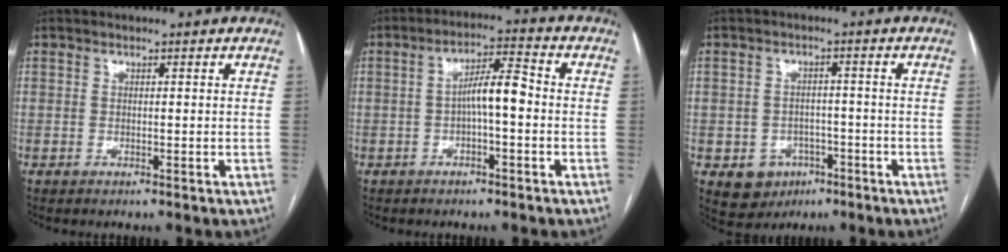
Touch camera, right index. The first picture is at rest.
{"total": 5.8, "force": [-0.7, 1.2, 5.6], "torque": [-0.096, 0.022, -0.013]}
{"total": 5.9, "force": [-2.7, 4.9, 1.8], "torque": [-0.026, 0.005, -0.031]}